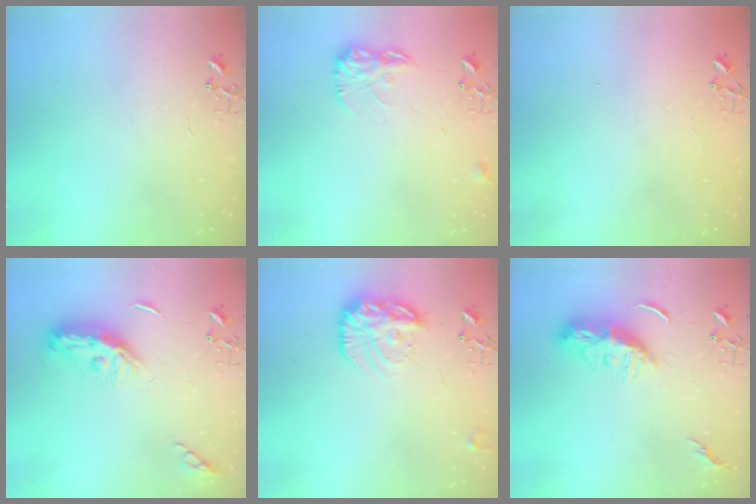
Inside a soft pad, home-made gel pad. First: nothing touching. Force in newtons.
{"total": 10.7, "press": 10.7, "slide": 0.3}
{"total": 1.4, "press": 1.4, "slide": 0.3}
{"total": 11.4, "press": 11.4, "slide": 0.5}
{"total": 16.2, "press": 16.1, "slide": 0.8}
{"total": 10.2, "press": 10.2, "slide": 0.9}